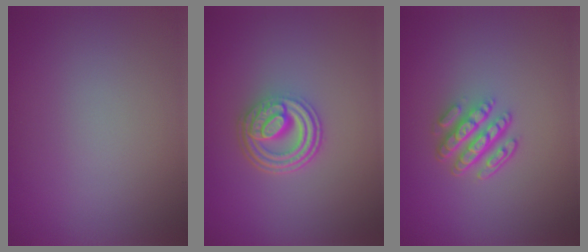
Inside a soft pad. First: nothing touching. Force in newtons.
{"total": 4.8, "press": 3.4, "slide": 3.3}
{"total": 4.3, "press": 3.0, "slide": 3.1}